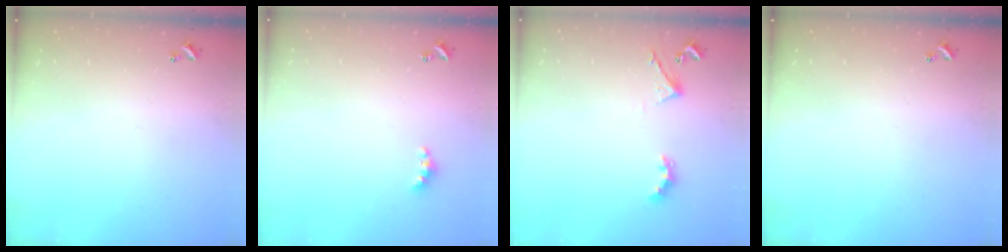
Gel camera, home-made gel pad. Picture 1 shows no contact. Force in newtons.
{"total": 2.8, "press": 2.8, "slide": 0.6}
{"total": 2.8, "press": 2.8, "slide": 0.6}
{"total": 0.0}